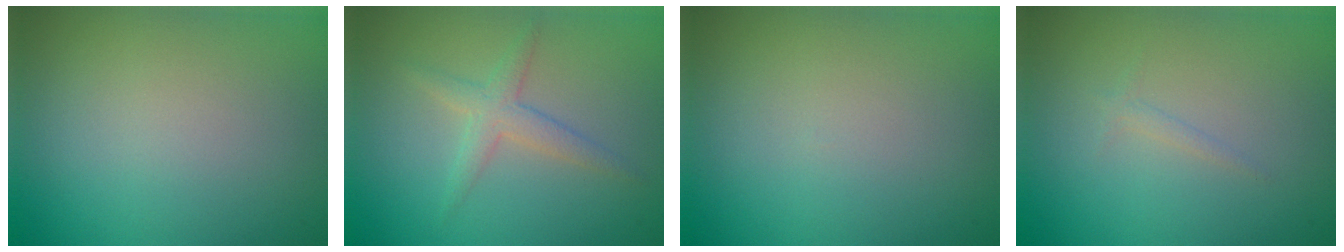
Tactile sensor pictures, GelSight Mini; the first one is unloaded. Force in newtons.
{"total": 2.2, "press": 2.2, "slide": 0.1}
{"total": 0.0}
{"total": 0.6, "press": 0.6, "slide": 0.0}